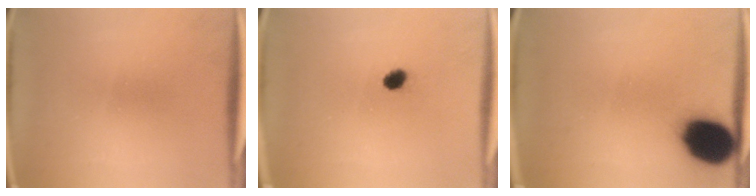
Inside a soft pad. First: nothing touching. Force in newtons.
{"total": 1.7}
{"total": 9.5}